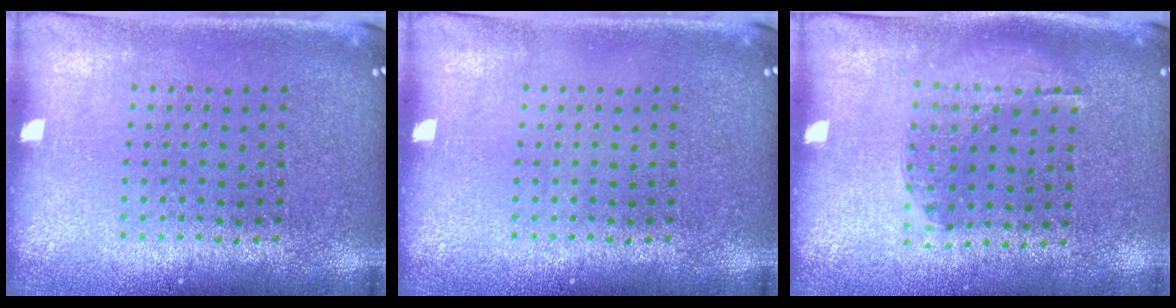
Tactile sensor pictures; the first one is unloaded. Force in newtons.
{"total": 0.0}
{"total": 1.1, "press": 0.8, "slide": 0.8}